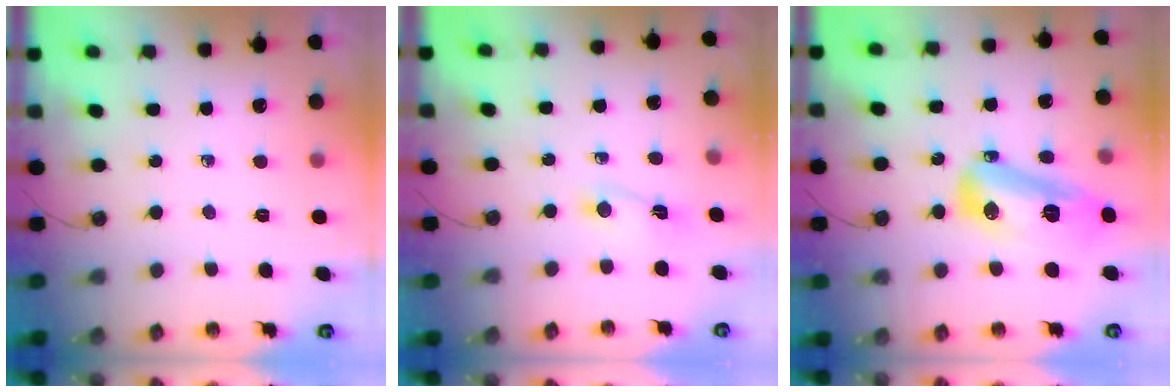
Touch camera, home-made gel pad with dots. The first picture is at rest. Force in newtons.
{"total": 1.8, "press": 1.8, "slide": 0.3}
{"total": 15.7, "press": 15.4, "slide": 3.1}